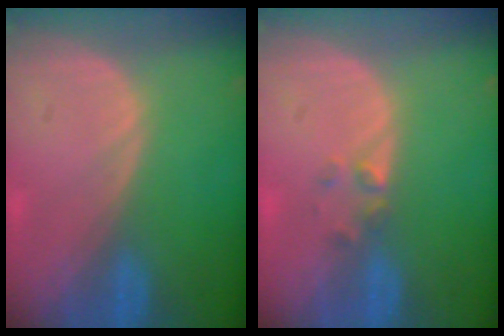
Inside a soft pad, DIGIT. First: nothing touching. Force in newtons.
{"total": 1.6, "press": 1.4, "slide": 0.9}